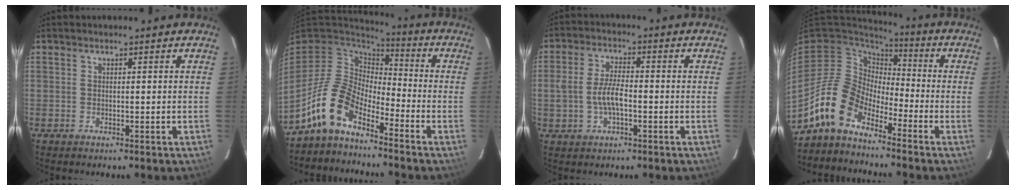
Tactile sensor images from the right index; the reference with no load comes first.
{"total": 11.6, "force": [-8.1, 4.9, 6.7], "torque": [-0.135, 0.010, -0.168]}
{"total": 6.1, "force": [-1.4, 2.6, 5.3], "torque": [-0.108, 0.006, -0.023]}
{"total": 10.8, "force": [-8.1, 5.3, 4.7], "torque": [-0.091, 0.017, -0.171]}